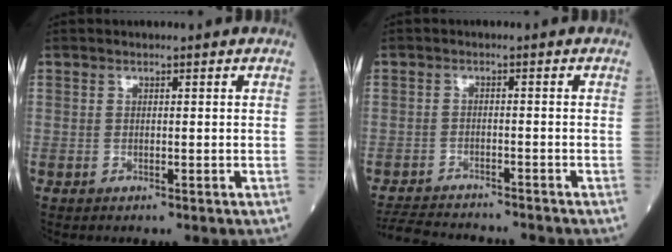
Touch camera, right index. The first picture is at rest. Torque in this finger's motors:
{"motor_torque": [-2.14, 0.00, -1.06, -0.21]}